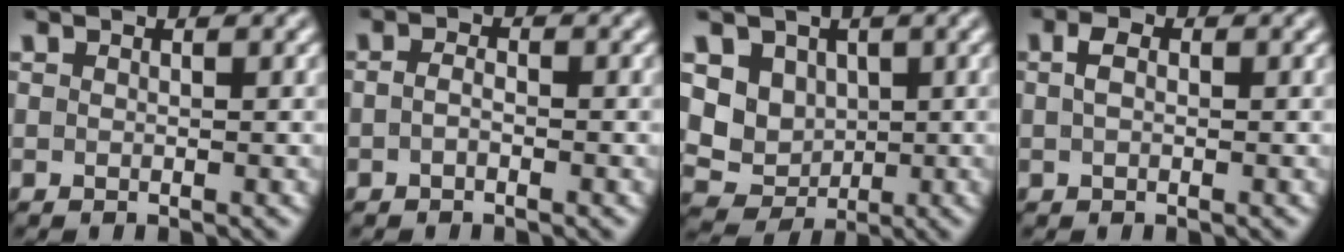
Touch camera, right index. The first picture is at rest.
{"total": 1.1, "force": [-0.7, 0.3, 0.8], "torque": [-0.016, -0.005, -0.011]}
{"total": 9.9, "force": [-0.1, 9.1, 4.0], "torque": [-0.117, -0.048, 0.010]}
{"total": 0.9, "force": [0.0, 0.0, 0.9], "torque": [-0.015, -0.003, 0.003]}